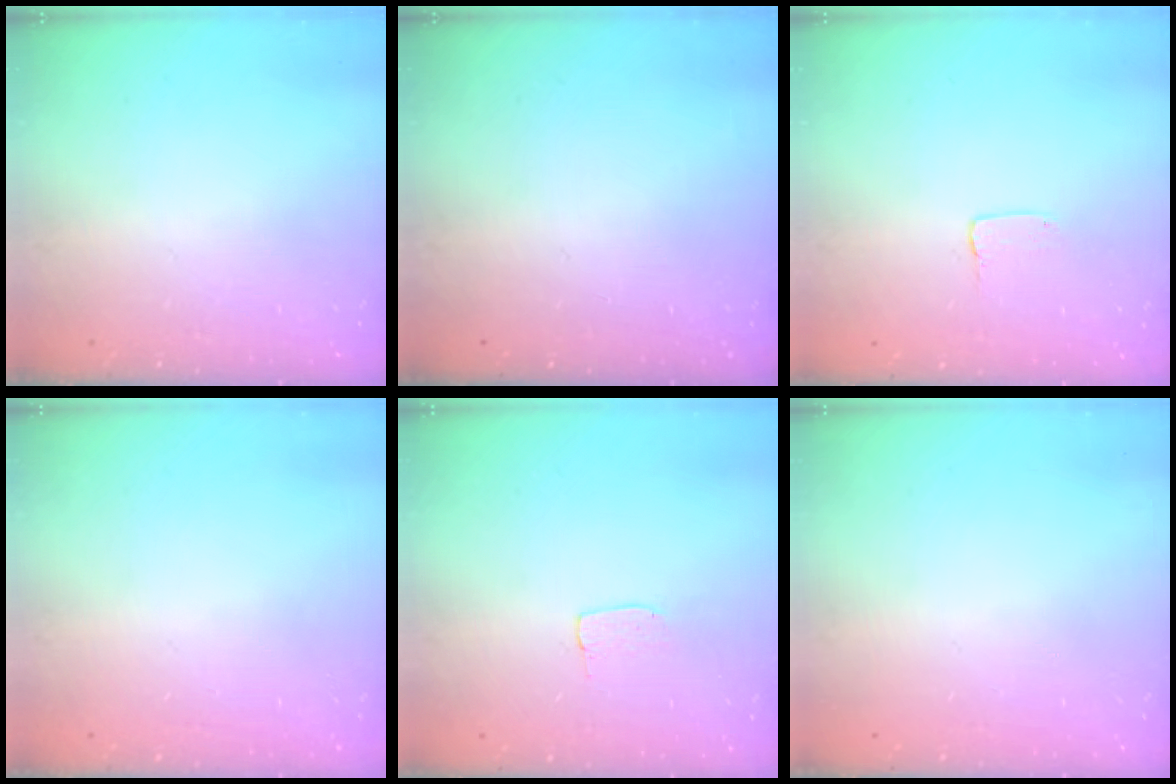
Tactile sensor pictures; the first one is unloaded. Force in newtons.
{"total": 0.0}
{"total": 2.0, "press": 2.0, "slide": 0.2}
{"total": 0.0}
{"total": 3.1, "press": 3.1, "slide": 0.2}
{"total": 0.0}